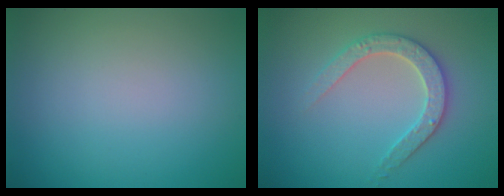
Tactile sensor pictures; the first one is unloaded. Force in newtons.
{"total": 2.9, "press": 2.9, "slide": 0.5}